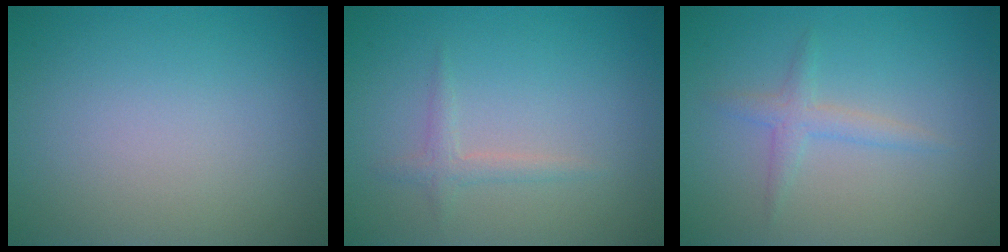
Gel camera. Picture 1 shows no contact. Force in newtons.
{"total": 1.3, "press": 1.3, "slide": 0.0}
{"total": 1.7, "press": 1.7, "slide": 0.1}